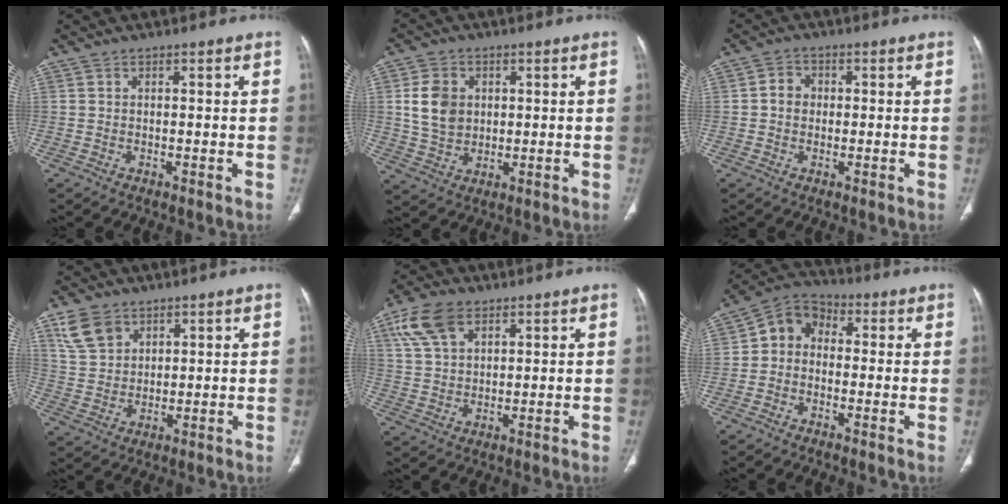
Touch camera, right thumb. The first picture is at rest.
{"total": 8.1, "force": [1.5, 6.4, 4.7], "torque": [-0.068, -0.005, 0.035]}
{"total": 3.2, "force": [0.0, 2.8, 1.5], "torque": [-0.011, 0.010, -0.007]}
{"total": 7.2, "force": [4.2, 4.9, 3.2], "torque": [-0.044, -0.014, 0.089]}
{"total": 9.0, "force": [4.7, 5.4, 5.5], "torque": [-0.099, -0.003, 0.094]}
{"total": 7.0, "force": [-0.5, 5.8, 4.0], "torque": [-0.044, 0.023, -0.034]}